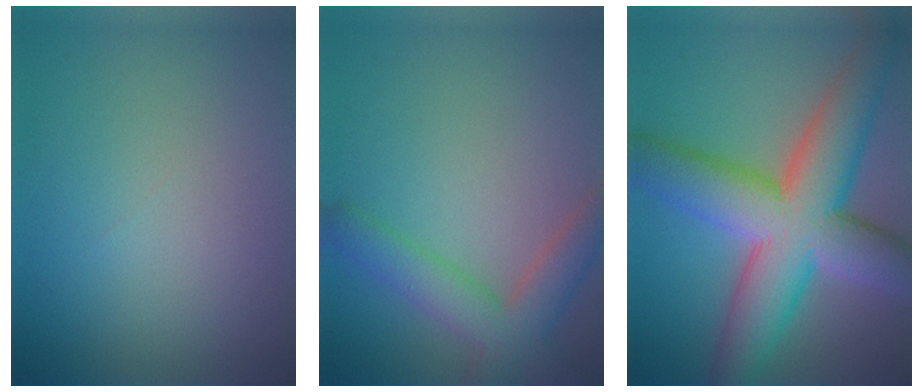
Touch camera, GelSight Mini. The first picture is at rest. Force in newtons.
{"total": 5.0, "press": 5.0, "slide": 0.3}
{"total": 12.6, "press": 12.6, "slide": 0.3}